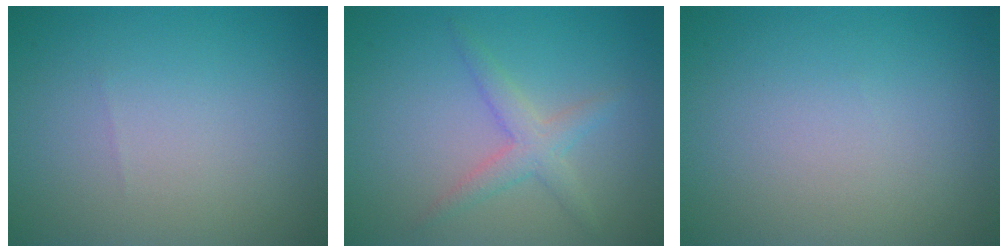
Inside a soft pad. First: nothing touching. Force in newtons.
{"total": 2.4, "press": 2.4, "slide": 0.0}
{"total": 0.0}